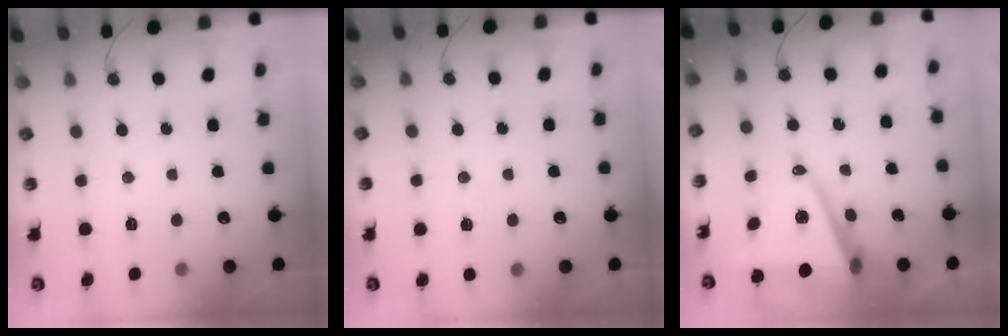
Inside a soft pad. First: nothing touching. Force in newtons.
{"total": 5.1, "press": 4.5, "slide": 2.4}
{"total": 10.2, "press": 9.4, "slide": 4.1}